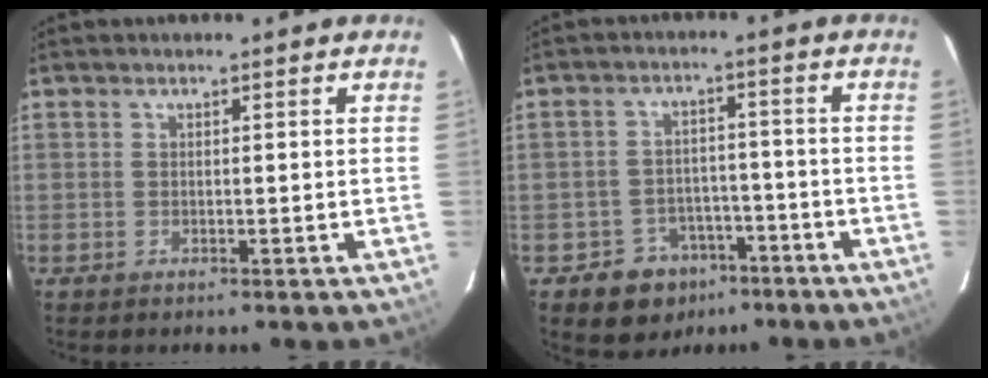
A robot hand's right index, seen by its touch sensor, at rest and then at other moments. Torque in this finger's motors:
{"motor_torque": [0.17, -0.33, 0.01, -0.08]}